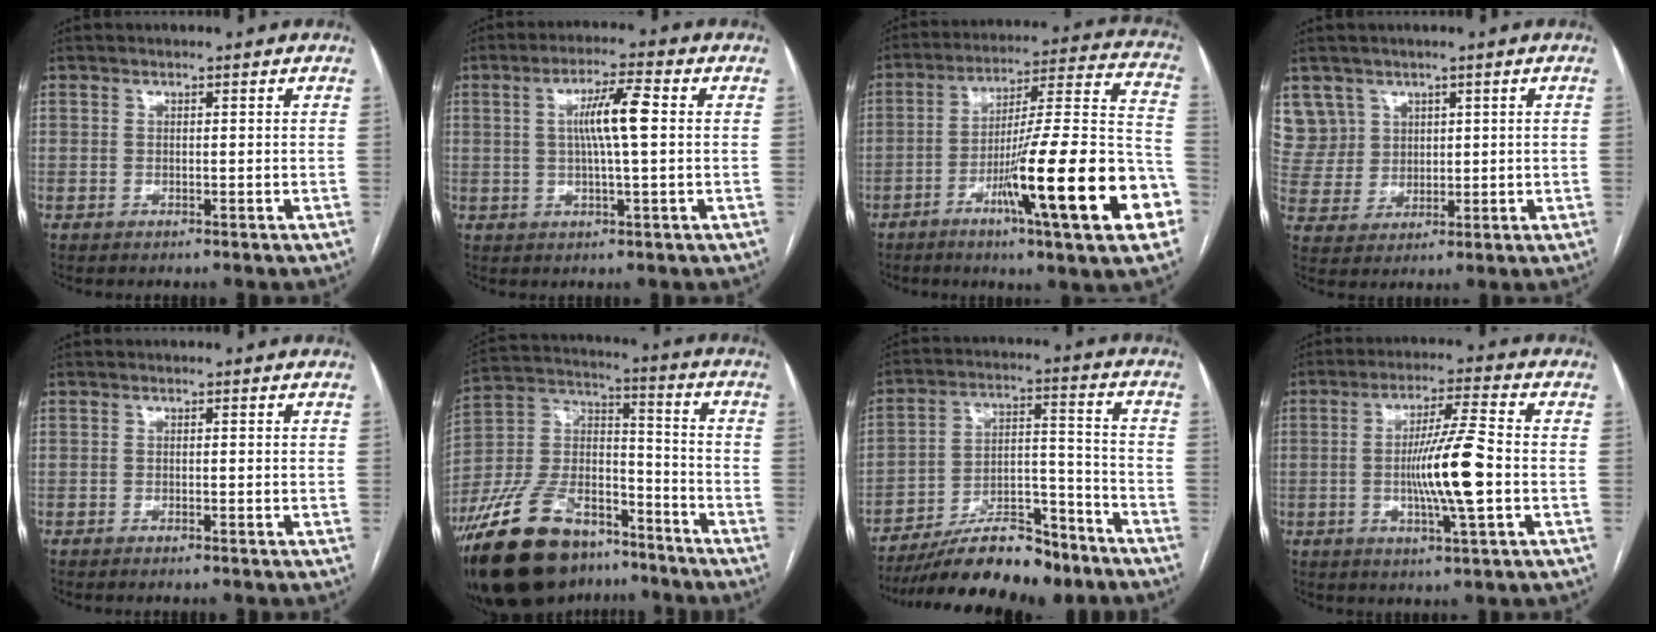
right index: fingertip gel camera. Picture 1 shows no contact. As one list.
[{"total": 6.8, "force": [0.9, 0.2, 6.8], "torque": [-0.123, 0.006, 0.014]}, {"total": 23.9, "force": [-9.1, 0.9, 22.0], "torque": [-0.283, -0.008, -0.143]}, {"total": 7.7, "force": [4.3, 6.4, 0.0], "torque": [-0.003, 0.018, 0.099]}, {"total": 0.8, "force": [-0.8, 0.0, 0.4], "torque": [-0.012, -0.002, -0.011]}, {"total": 22.4, "force": [-15.8, 10.7, 11.7], "torque": [-0.275, 0.018, -0.277]}, {"total": 16.4, "force": [-13.6, 4.1, 8.1], "torque": [-0.140, 0.019, -0.232]}, {"total": 10.5, "force": [-1.5, 0.1, 10.4], "torque": [-0.188, -0.004, -0.031]}]